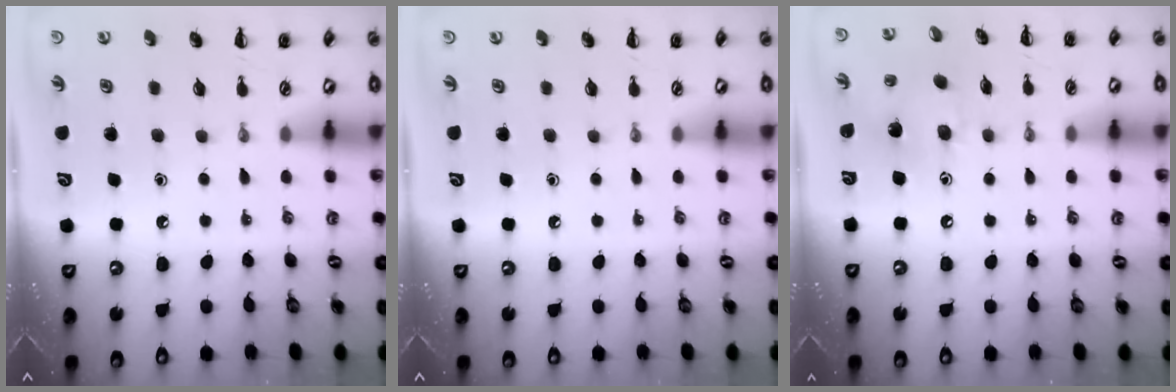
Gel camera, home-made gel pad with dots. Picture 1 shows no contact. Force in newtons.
{"total": 0.0}
{"total": 6.1, "press": 6.0, "slide": 1.3}